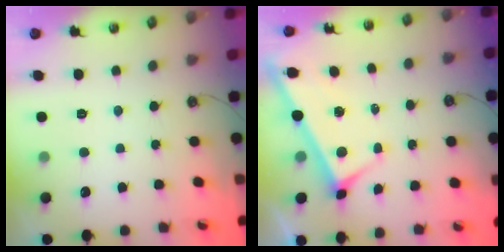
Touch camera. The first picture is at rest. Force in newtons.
{"total": 3.7, "press": 3.7, "slide": 0.5}